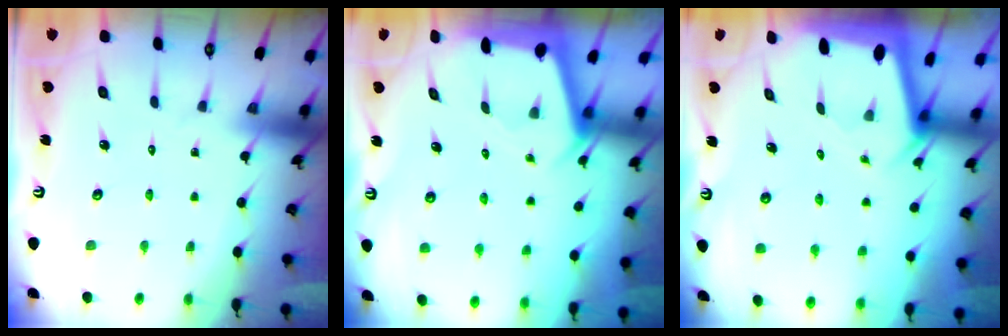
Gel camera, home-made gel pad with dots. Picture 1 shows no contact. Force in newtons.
{"total": 2.5, "press": 2.5, "slide": 0.3}
{"total": 2.2, "press": 2.2, "slide": 0.0}